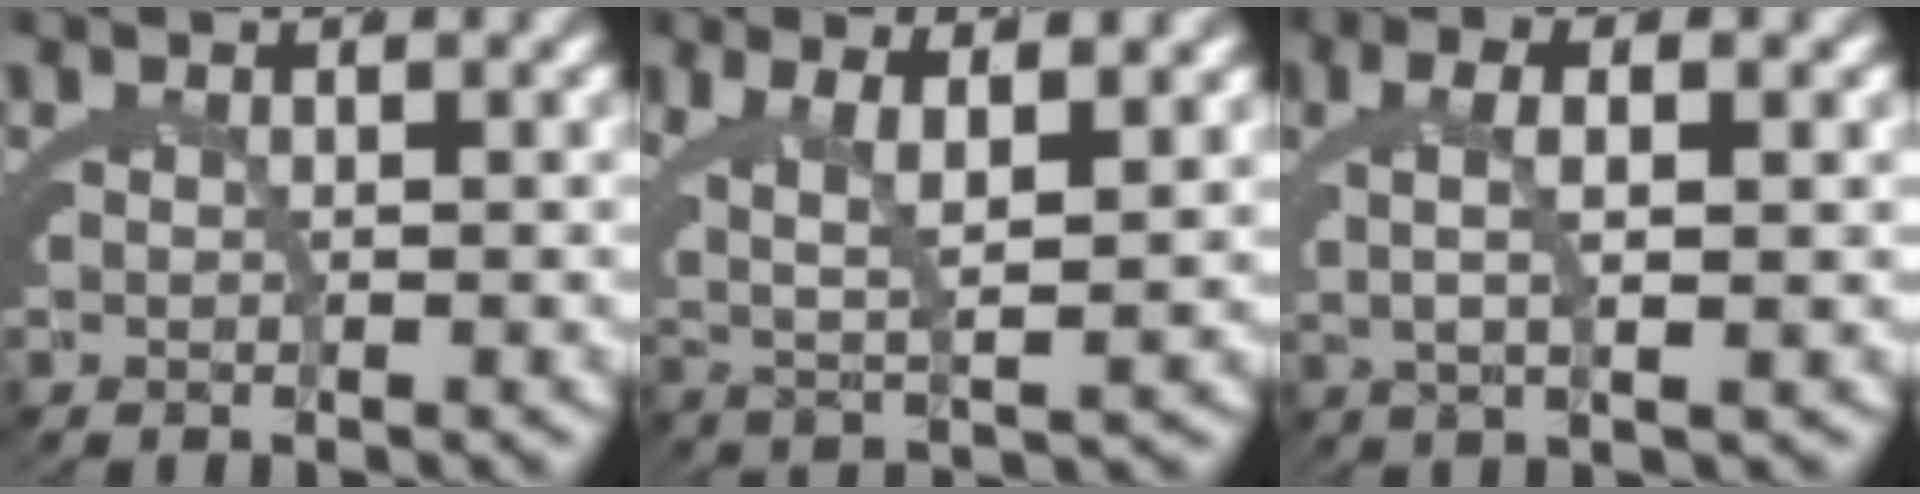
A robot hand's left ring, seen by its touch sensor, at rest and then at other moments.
{"total": 7.0, "force": [1.5, 3.7, 5.8], "torque": [-0.104, -0.005, 0.025]}
{"total": 4.8, "force": [1.4, 1.3, 4.3], "torque": [-0.078, 0.011, 0.022]}